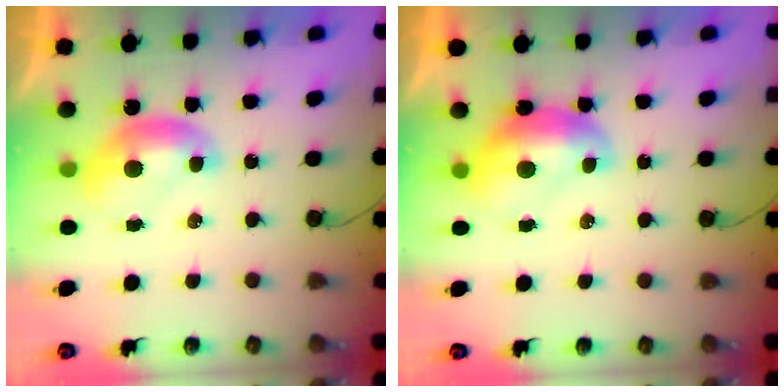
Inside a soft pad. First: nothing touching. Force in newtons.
{"total": 1.6, "press": 1.6, "slide": 0.4}